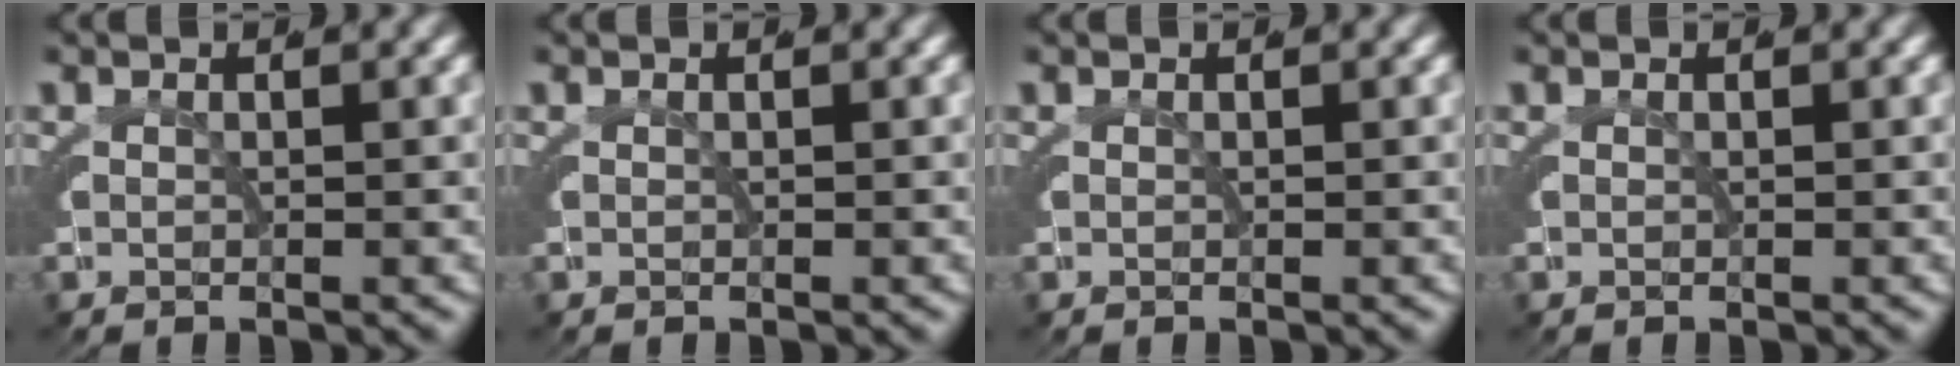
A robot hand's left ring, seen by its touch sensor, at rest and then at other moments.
{"total": 0.0}
{"total": 0.0}
{"total": 0.0}